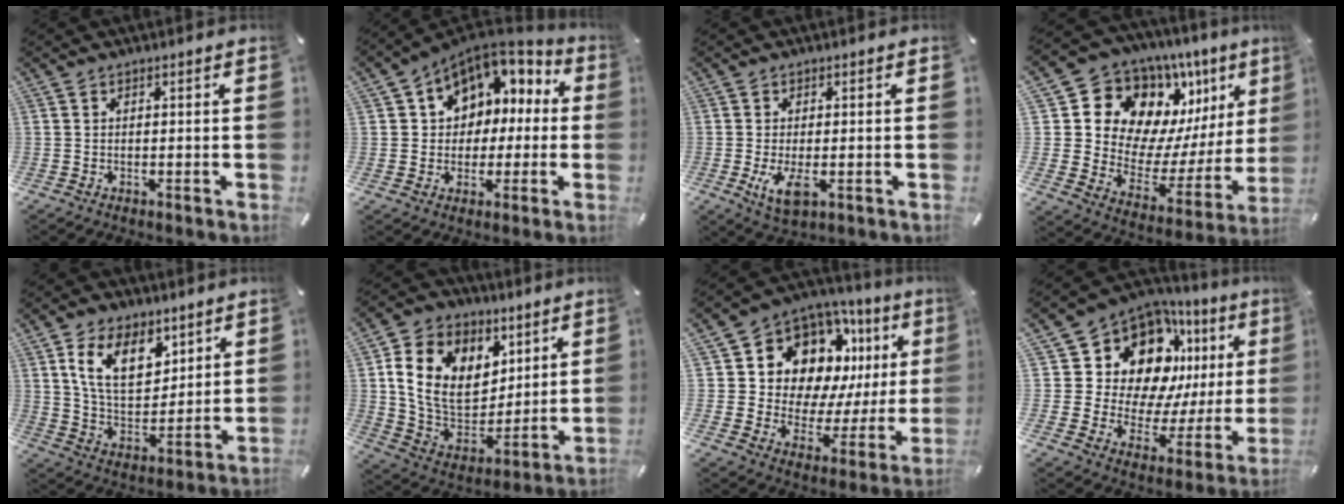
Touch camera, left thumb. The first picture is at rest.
{"total": 9.7, "force": [3.5, 8.6, 2.8], "torque": [-0.051, -0.024, 0.071]}
{"total": 6.0, "force": [-1.2, 2.7, 5.2], "torque": [-0.100, -0.020, -0.023]}
{"total": 15.5, "force": [10.0, 10.6, 5.4], "torque": [-0.084, -0.103, 0.188]}
{"total": 14.0, "force": [7.4, 8.6, 8.1], "torque": [-0.144, -0.021, 0.136]}
{"total": 16.1, "force": [5.4, 12.9, 8.0], "torque": [-0.161, -0.022, 0.105]}
{"total": 12.9, "force": [7.6, 9.2, 5.0], "torque": [-0.085, -0.077, 0.138]}
{"total": 16.7, "force": [10.5, 10.2, 8.1], "torque": [-0.129, -0.099, 0.186]}